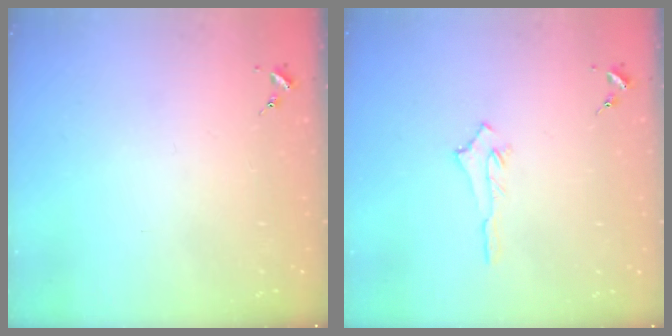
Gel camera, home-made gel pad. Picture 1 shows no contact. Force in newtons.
{"total": 4.3, "press": 4.2, "slide": 0.5}